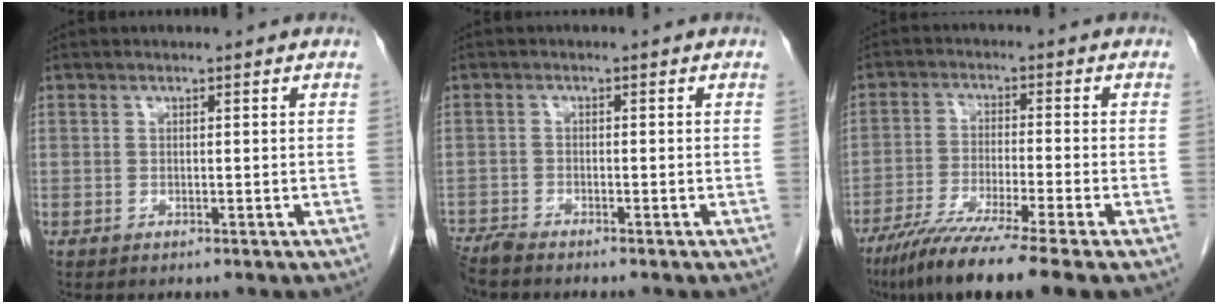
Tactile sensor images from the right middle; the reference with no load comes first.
{"total": 3.1, "force": [-2.9, -0.2, 0.9], "torque": [-0.017, -0.011, -0.056]}
{"total": 11.7, "force": [-8.5, -1.2, 7.9], "torque": [-0.131, -0.039, -0.140]}